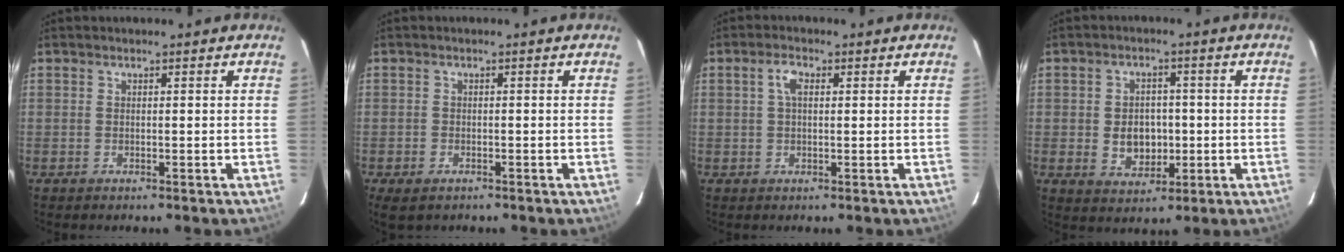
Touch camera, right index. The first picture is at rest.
{"total": 3.4, "force": [-2.1, 2.1, 1.7], "torque": [-0.037, -0.011, -0.035]}
{"total": 2.7, "force": [0.7, 1.3, 2.3], "torque": [-0.046, 0.009, 0.013]}
{"total": 6.6, "force": [-0.6, 5.3, 4.0], "torque": [-0.077, 0.007, 0.002]}